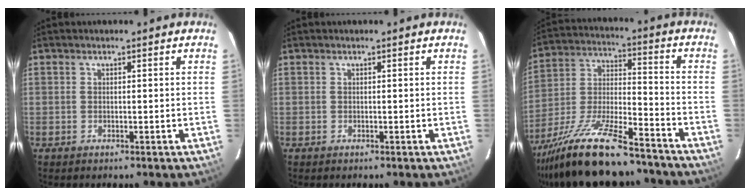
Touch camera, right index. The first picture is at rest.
{"total": 0.0}
{"total": 23.0, "force": [-18.2, 5.2, 12.9], "torque": [-0.255, -0.030, -0.297]}